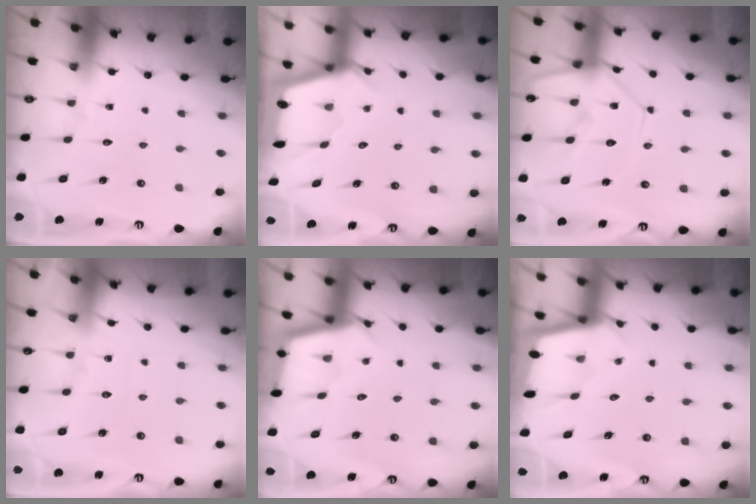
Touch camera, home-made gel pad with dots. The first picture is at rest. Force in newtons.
{"total": 2.5, "press": 2.4, "slide": 0.3}
{"total": 12.7, "press": 12.6, "slide": 1.0}
{"total": 3.3, "press": 3.3, "slide": 0.5}
{"total": 2.5, "press": 2.5, "slide": 0.2}
{"total": 1.6, "press": 1.6, "slide": 0.2}